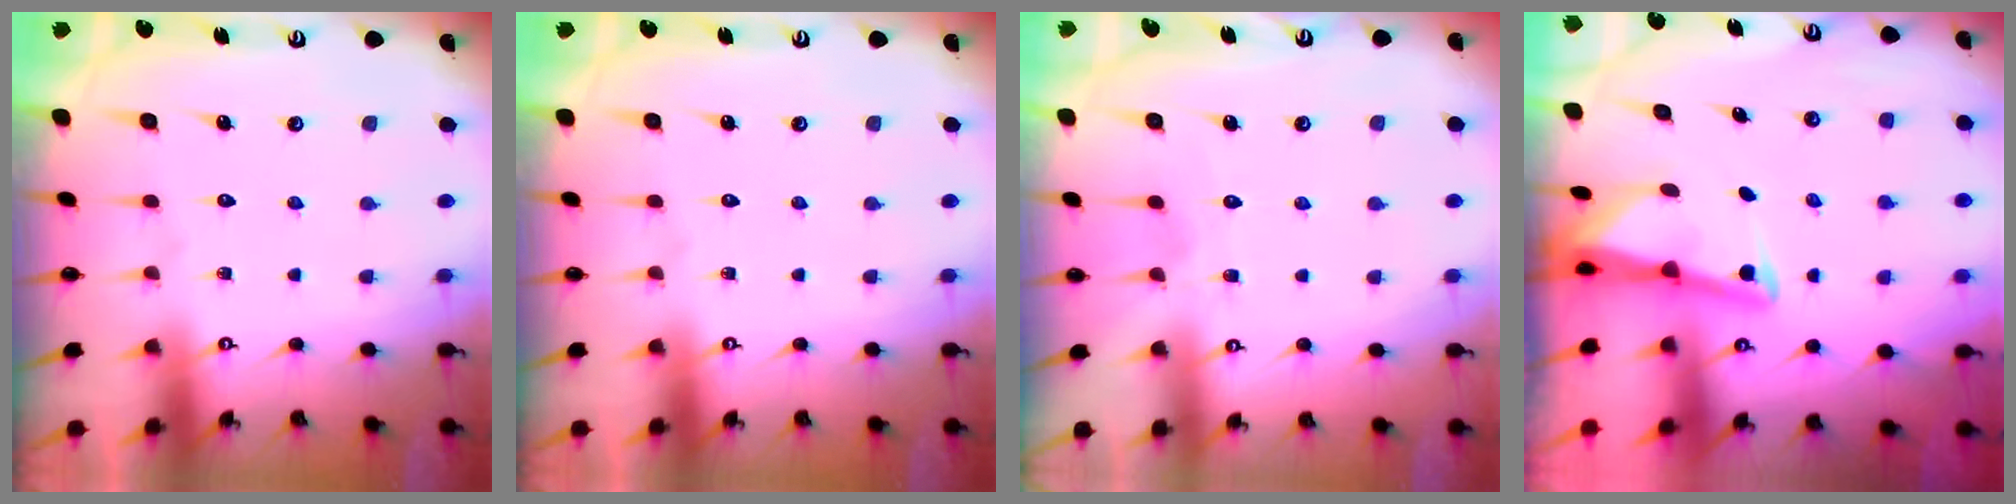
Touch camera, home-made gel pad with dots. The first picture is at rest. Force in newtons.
{"total": 0.0}
{"total": 3.7, "press": 3.7, "slide": 0.4}
{"total": 3.0, "press": 3.0, "slide": 0.3}